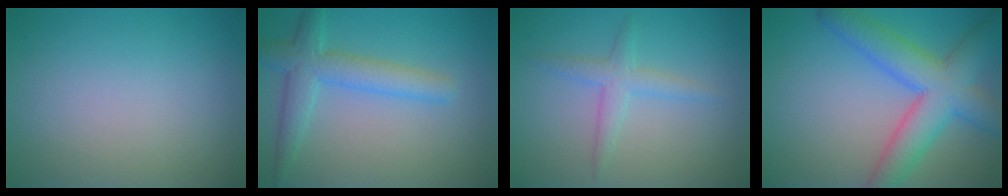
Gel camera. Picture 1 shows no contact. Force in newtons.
{"total": 4.1, "press": 4.0, "slide": 0.2}
{"total": 2.2, "press": 2.2, "slide": 0.2}
{"total": 7.4, "press": 7.4, "slide": 0.2}